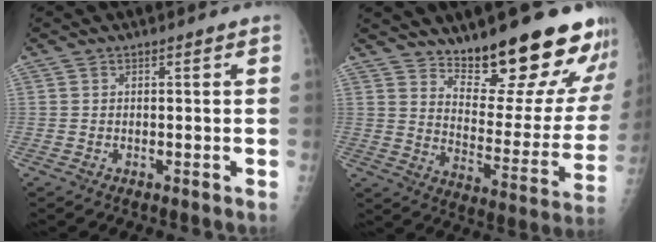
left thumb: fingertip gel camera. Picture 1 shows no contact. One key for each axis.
{"total": 21.4, "fx": 17.4, "fy": 5.9, "fz": 11.0, "tx": -0.106, "ty": -0.132, "tz": 0.240}